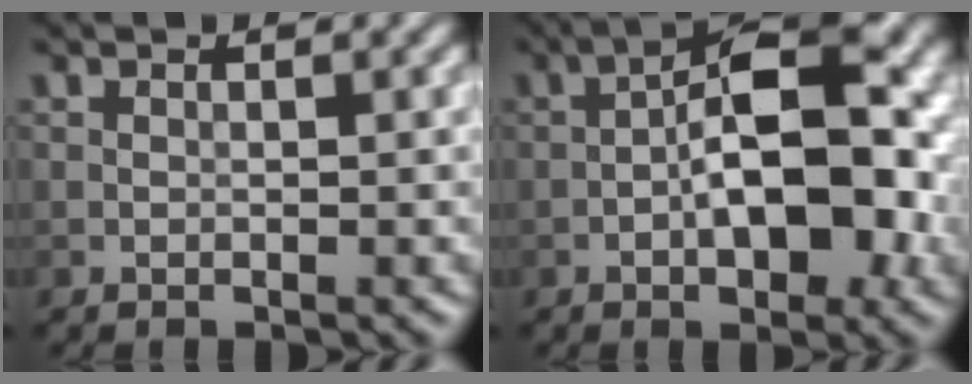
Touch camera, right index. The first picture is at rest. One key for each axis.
{"total": 9.9, "fx": -1.5, "fy": 4.0, "fz": 8.9, "tx": -0.134, "ty": 0.017, "tz": -0.030}